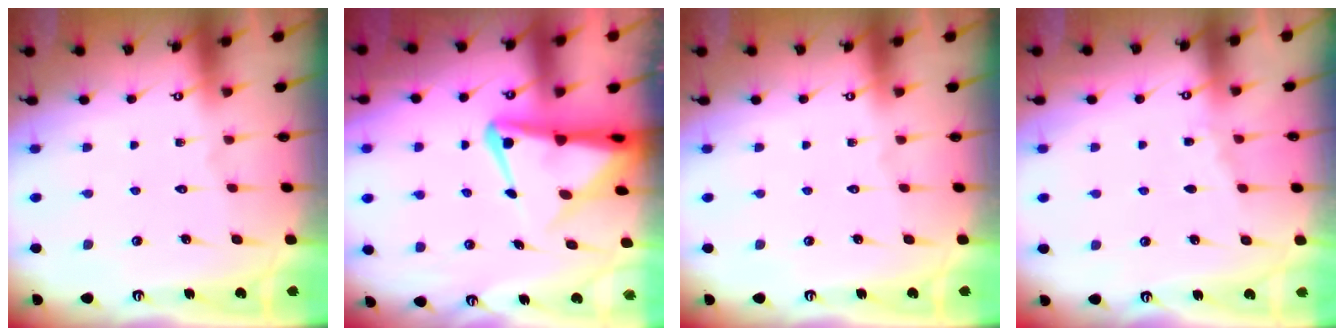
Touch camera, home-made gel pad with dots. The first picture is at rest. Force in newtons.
{"total": 7.2, "press": 7.2, "slide": 0.8}
{"total": 0.0}
{"total": 3.4, "press": 3.4, "slide": 0.6}